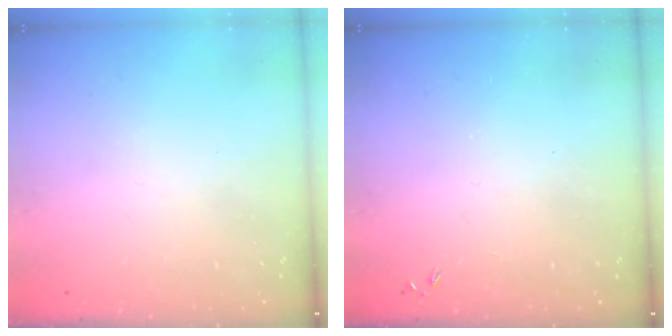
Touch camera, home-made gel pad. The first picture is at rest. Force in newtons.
{"total": 0.0}